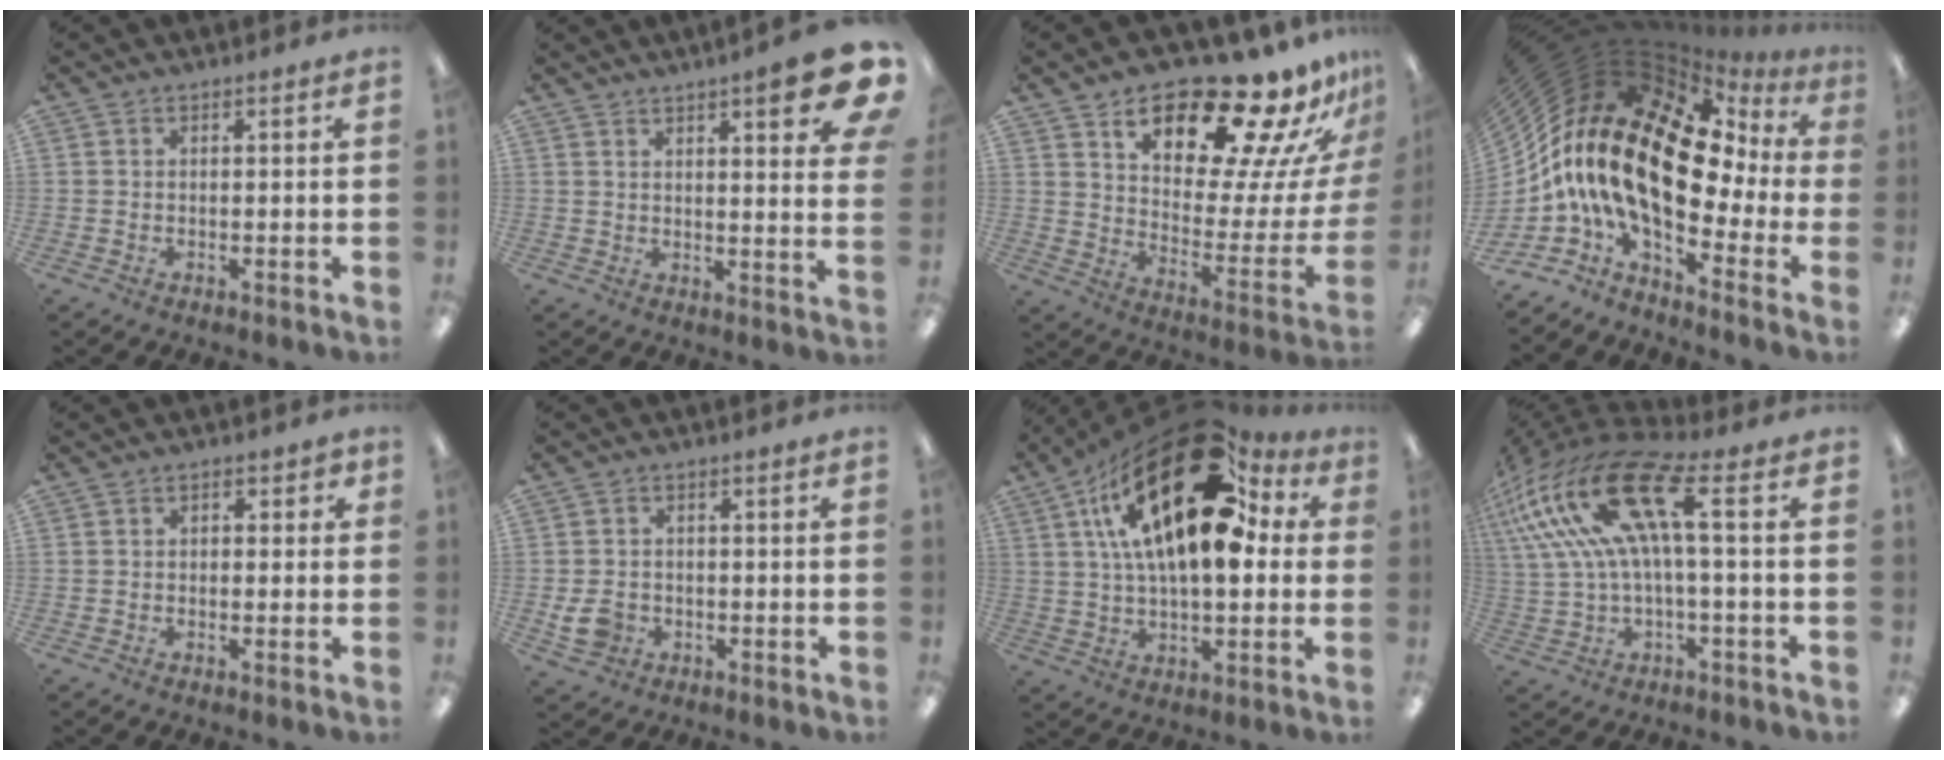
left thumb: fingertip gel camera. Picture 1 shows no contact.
{"total": 11.0, "force": [6.2, 2.0, 8.8], "torque": [-0.102, -0.041, 0.094]}
{"total": 22.6, "force": [16.8, 7.0, 13.4], "torque": [-0.201, -0.120, 0.271]}
{"total": 23.3, "force": [1.3, 11.6, 20.1], "torque": [-0.430, -0.032, 0.033]}
{"total": 2.4, "force": [-0.3, 1.7, 1.6], "torque": [-0.020, 0.008, -0.007]}
{"total": 5.5, "force": [-1.7, 4.2, 3.1], "torque": [-0.059, 0.003, -0.032]}
{"total": 25.7, "force": [10.4, 11.5, 20.5], "torque": [-0.350, -0.048, 0.165]}
{"total": 21.2, "force": [5.9, 7.5, 18.9], "torque": [-0.398, -0.017, 0.098]}